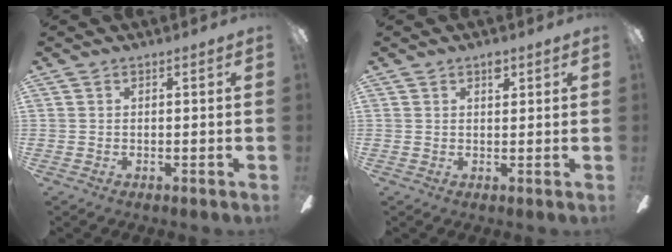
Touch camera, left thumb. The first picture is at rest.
{"total": 2.7, "force": [1.7, 1.5, 1.5], "torque": [-0.008, -0.005, 0.024]}